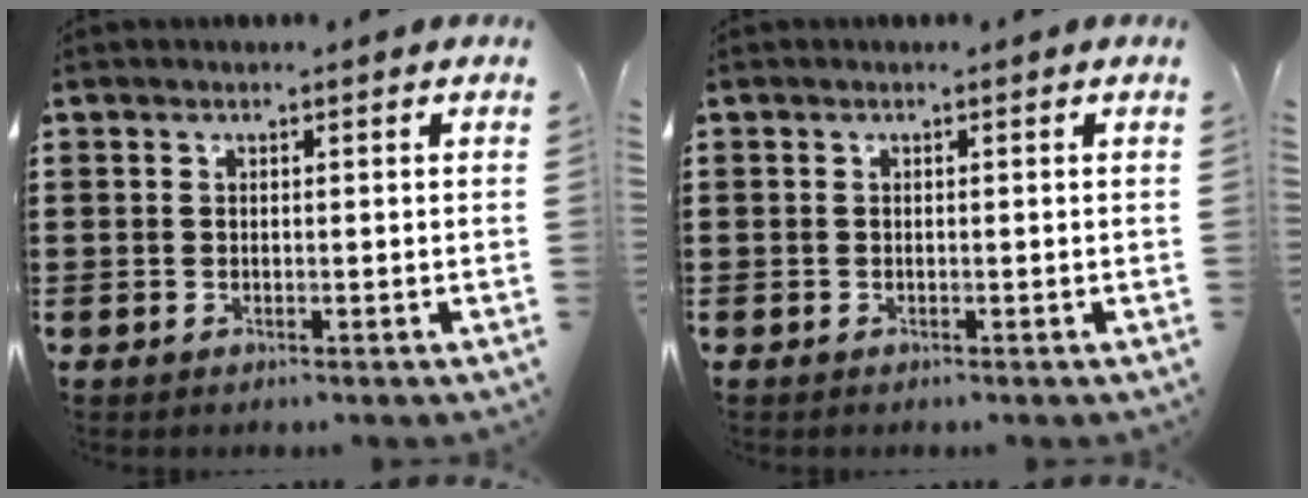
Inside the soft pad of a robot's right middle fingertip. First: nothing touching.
{"total": 0.0}